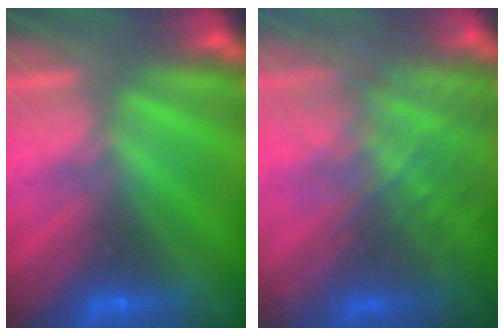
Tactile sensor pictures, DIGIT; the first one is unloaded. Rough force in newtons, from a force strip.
{"total": 8.0}